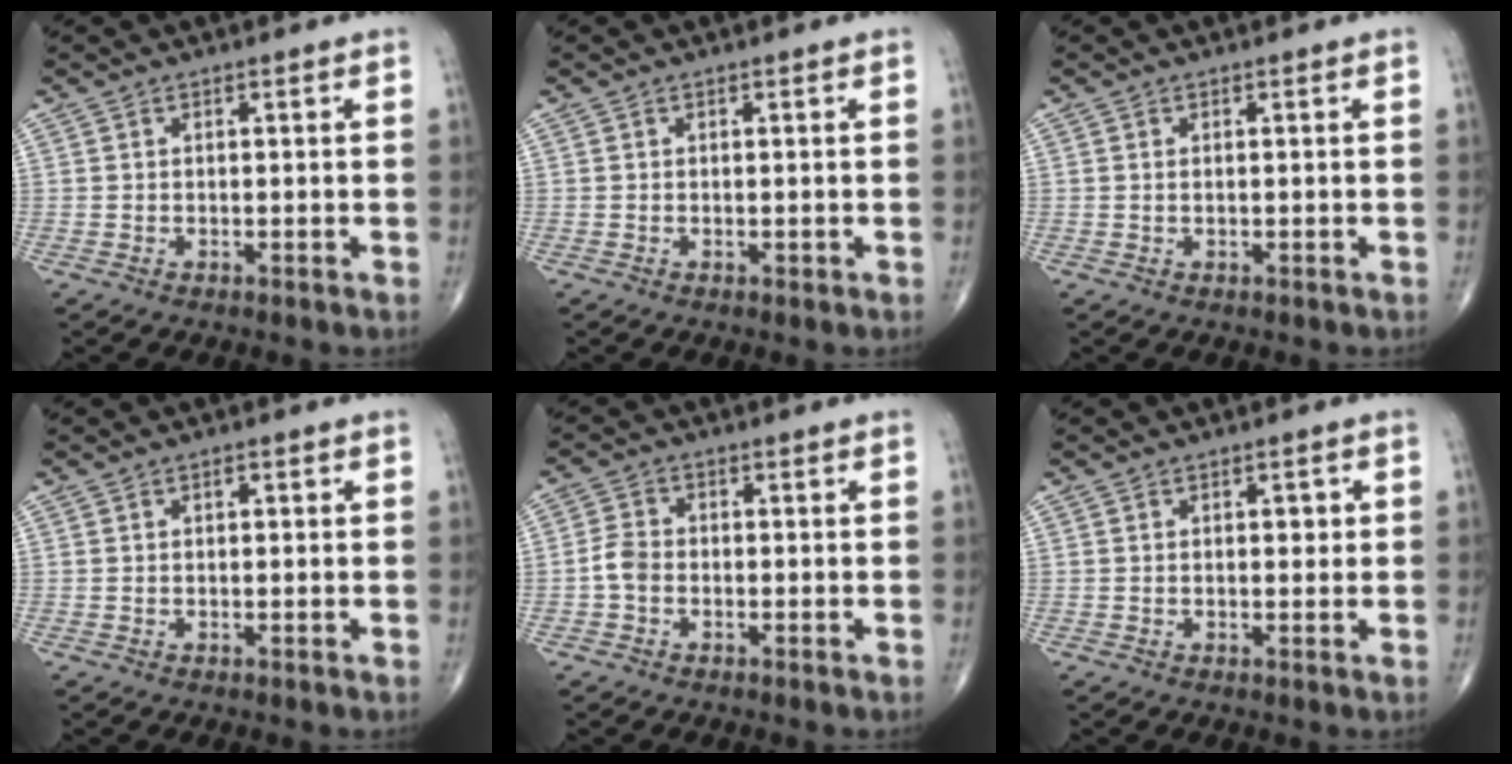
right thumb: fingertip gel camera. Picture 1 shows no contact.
{"total": 0.0}
{"total": 0.0}
{"total": 1.0, "force": [0.4, 0.5, 0.8], "torque": [-0.012, 0.001, 0.005]}
{"total": 3.3, "force": [-1.0, 2.4, 2.0], "torque": [-0.041, 0.010, -0.027]}
{"total": 2.0, "force": [0.4, 1.1, 1.7], "torque": [-0.015, 0.000, 0.004]}